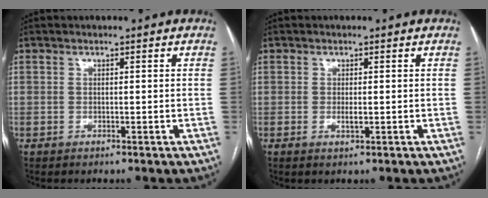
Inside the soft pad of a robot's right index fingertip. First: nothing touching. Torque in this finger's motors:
{"motor_torque": [-0.45, 0.65, -1.05, -0.21]}